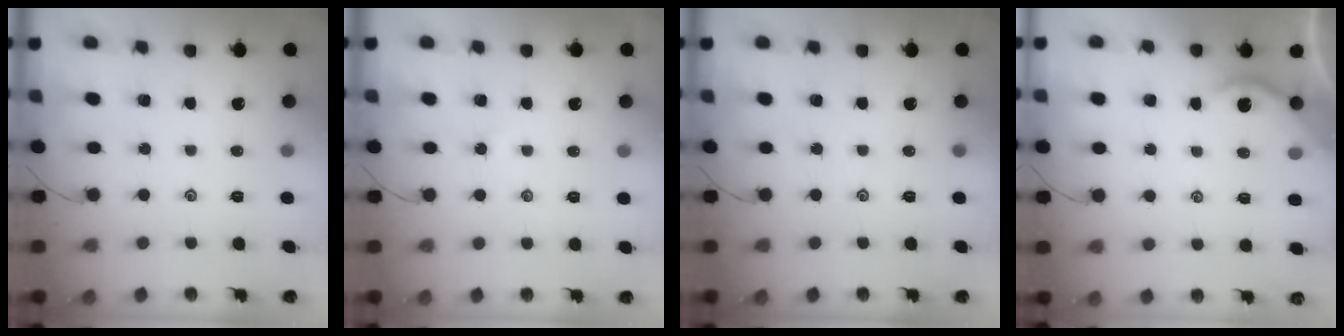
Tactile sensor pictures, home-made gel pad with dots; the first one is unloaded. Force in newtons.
{"total": 3.8, "press": 3.8, "slide": 0.4}
{"total": 0.0}
{"total": 1.8, "press": 1.8, "slide": 0.1}